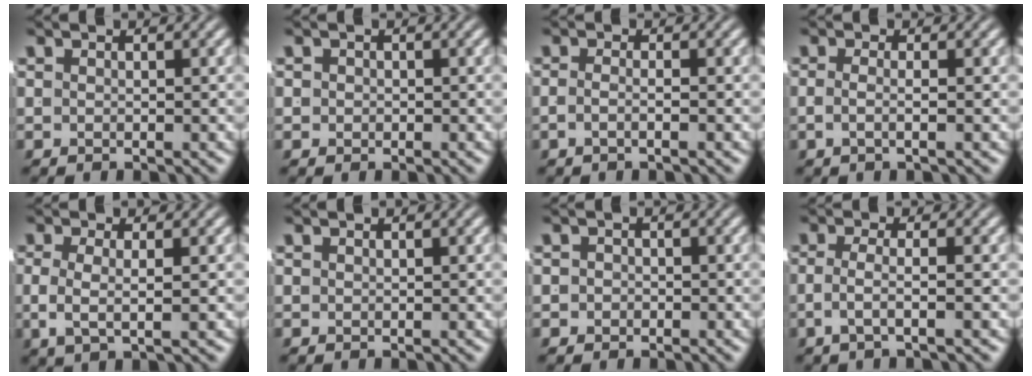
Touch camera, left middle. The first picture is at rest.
{"total": 1.3, "force": [-0.3, 1.2, 0.4], "torque": [-0.015, -0.007, -0.002]}
{"total": 1.6, "force": [-0.9, -0.4, 1.2], "torque": [-0.022, -0.004, -0.015]}
{"total": 1.7, "force": [-0.7, -0.6, 1.4], "torque": [-0.028, -0.008, -0.009]}
{"total": 2.8, "force": [0.0, 0.6, 2.7], "torque": [-0.051, -0.011, 0.007]}
{"total": 0.0}
{"total": 1.3, "force": [-0.8, 1.1, 0.1], "torque": [-0.003, -0.008, -0.012]}
{"total": 2.3, "force": [-1.0, -0.4, 2.0], "torque": [-0.036, -0.011, -0.012]}